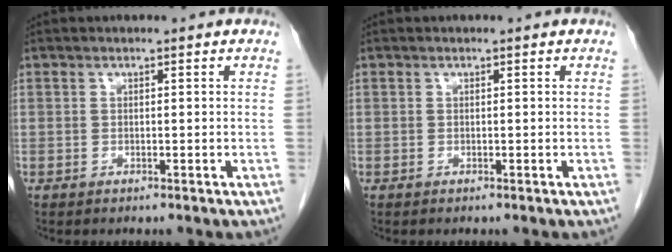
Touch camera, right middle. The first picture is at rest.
{"total": 0.0}